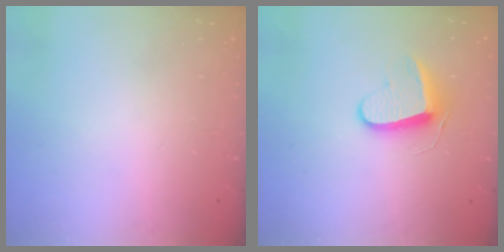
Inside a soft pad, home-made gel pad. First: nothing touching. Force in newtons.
{"total": 8.9, "press": 8.9, "slide": 0.7}